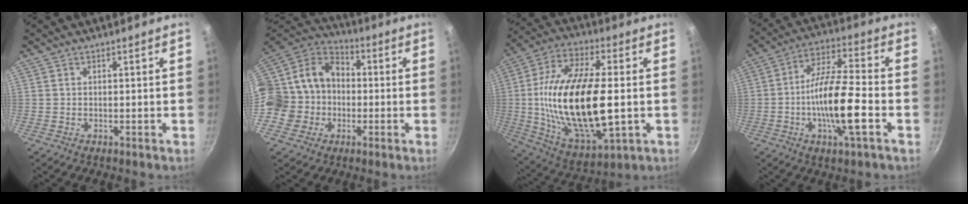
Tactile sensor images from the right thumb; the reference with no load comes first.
{"total": 17.9, "force": [-1.9, 15.9, 8.1], "torque": [-0.136, 0.051, -0.040]}
{"total": 26.2, "force": [-1.1, 11.6, 23.5], "torque": [-0.450, 0.008, -0.015]}
{"total": 14.6, "force": [-4.1, 3.7, 13.6], "torque": [-0.236, 0.032, -0.083]}